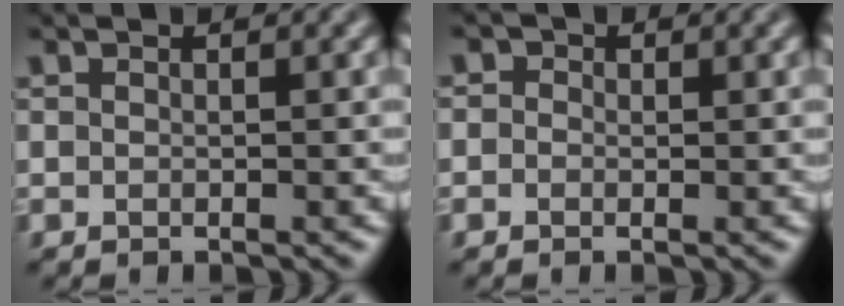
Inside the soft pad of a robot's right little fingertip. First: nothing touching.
{"total": 1.3, "force": [0.4, 1.1, 0.6], "torque": [-0.002, -0.004, -0.015]}